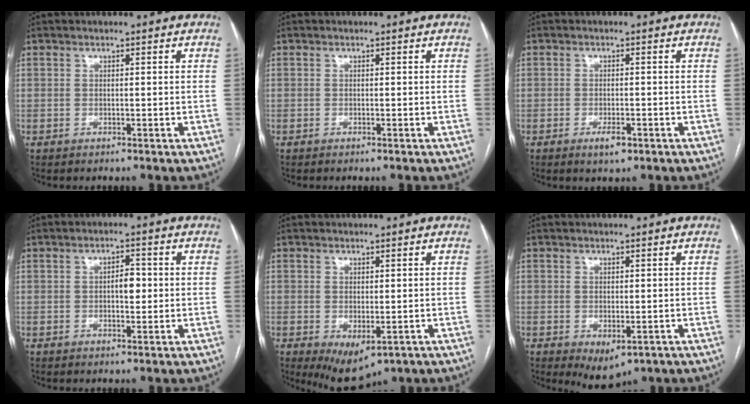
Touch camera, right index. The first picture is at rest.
{"total": 0.0}
{"total": 2.5, "force": [-1.4, 0.9, 1.9], "torque": [-0.032, 0.001, -0.018]}
{"total": 2.9, "force": [0.0, 1.3, 2.6], "torque": [-0.040, 0.006, 0.001]}
{"total": 5.9, "force": [-2.4, 2.8, 4.5], "torque": [-0.066, -0.015, -0.021]}
{"total": 4.2, "force": [-1.8, 2.1, 3.1], "torque": [-0.041, -0.008, -0.011]}